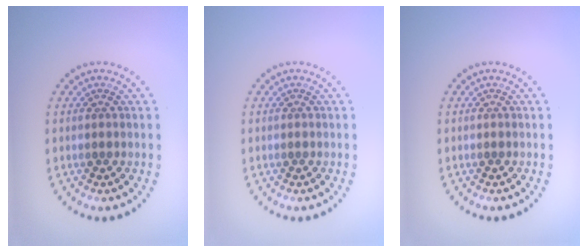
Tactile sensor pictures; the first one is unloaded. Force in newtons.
{"total": 0.0}
{"total": 0.0}